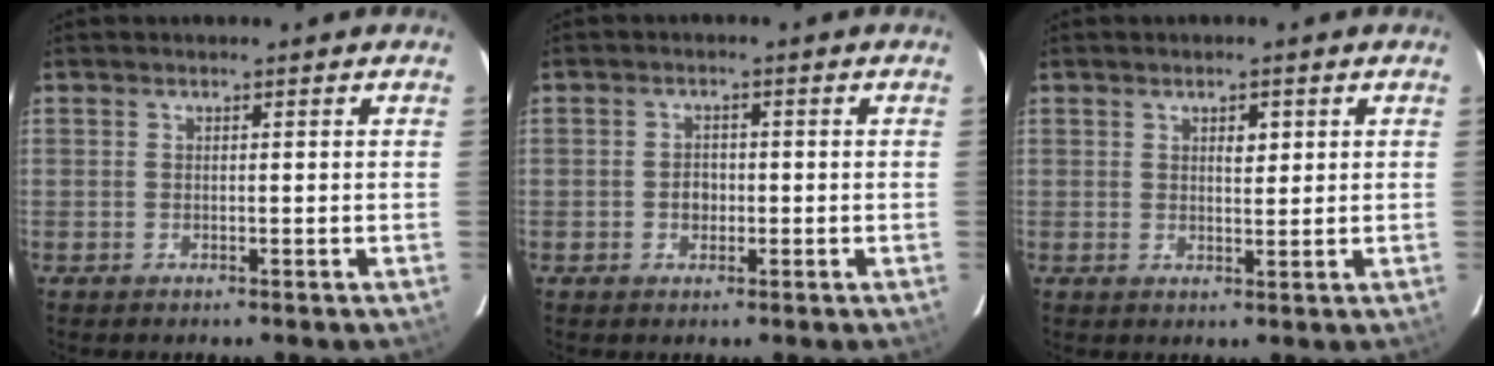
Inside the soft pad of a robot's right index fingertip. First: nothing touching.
{"total": 2.4, "force": [-0.5, 2.1, 1.1], "torque": [-0.018, 0.006, -0.008]}
{"total": 2.7, "force": [1.1, 1.3, 2.1], "torque": [-0.030, 0.005, 0.019]}